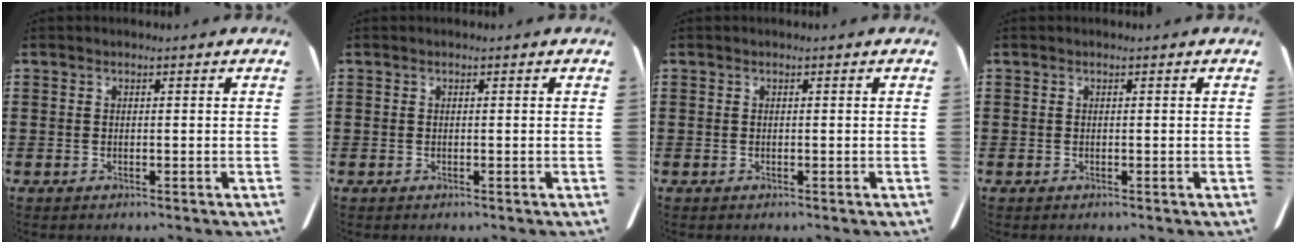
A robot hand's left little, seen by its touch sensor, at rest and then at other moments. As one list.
[{"total": 0.0}, {"total": 0.0}, {"total": 0.0}]